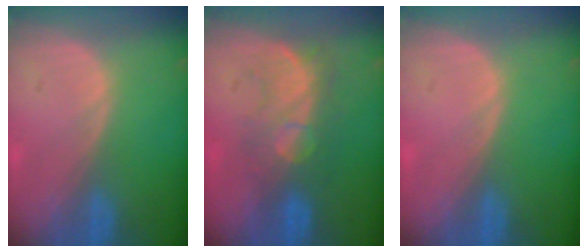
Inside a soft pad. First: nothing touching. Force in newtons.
{"total": 8.2, "press": 7.7, "slide": 2.8}
{"total": 0.0}